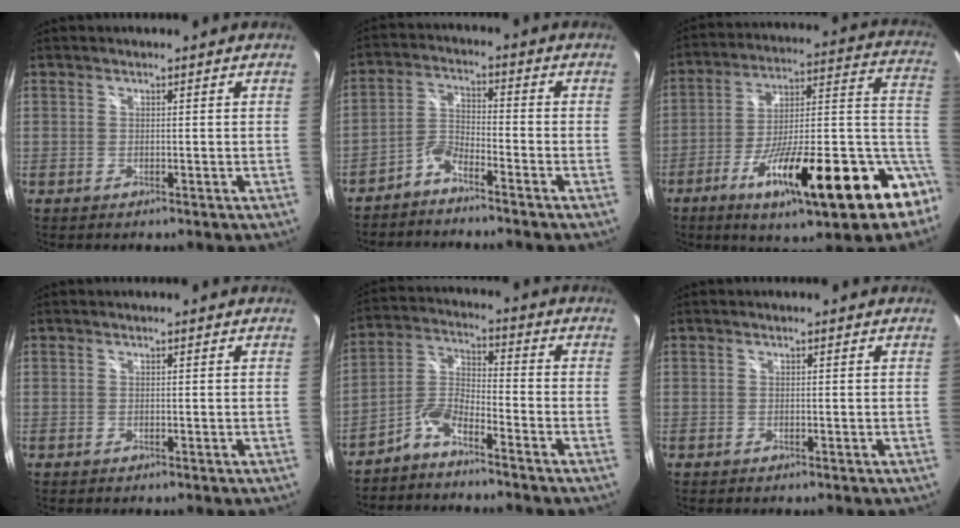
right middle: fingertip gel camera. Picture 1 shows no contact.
{"total": 3.8, "force": [-3.3, 0.6, 1.8], "torque": [-0.055, 0.014, -0.071]}
{"total": 25.3, "force": [-11.7, 6.0, 21.6], "torque": [-0.296, -0.008, -0.183]}
{"total": 0.0}
{"total": 5.3, "force": [-4.3, 0.8, 2.9], "torque": [-0.077, 0.019, -0.093]}
{"total": 0.0}